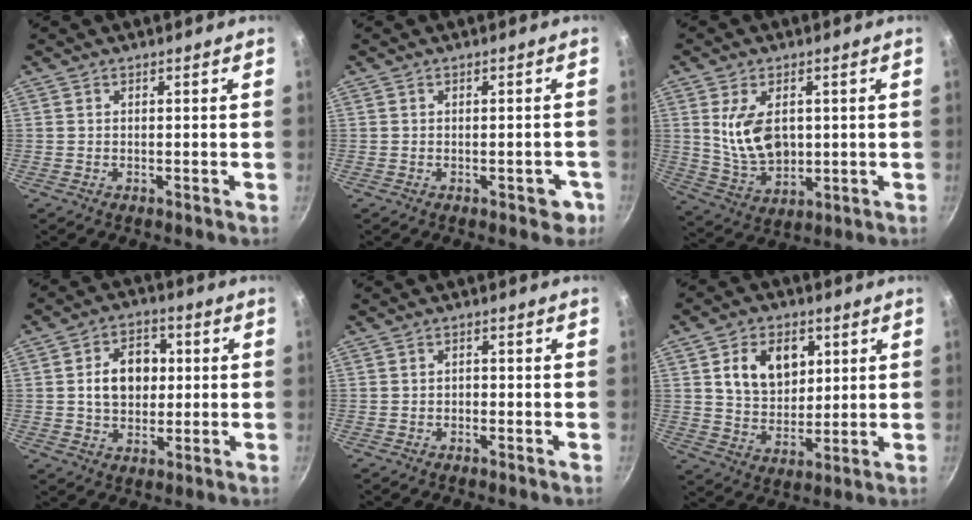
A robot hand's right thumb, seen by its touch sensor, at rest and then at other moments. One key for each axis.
{"total": 3.4, "fx": -1.4, "fy": 1.8, "fz": 2.5, "tx": -0.010, "ty": 0.013, "tz": -0.015}
{"total": 10.8, "fx": 1.6, "fy": 6.8, "fz": 8.2, "tx": -0.133, "ty": -0.022, "tz": 0.045}
{"total": 10.3, "fx": 1.0, "fy": 7.7, "fz": 6.8, "tx": -0.073, "ty": 0.015, "tz": 0.010}
{"total": 1.1, "fx": -0.6, "fy": 0.7, "fz": 0.4, "tx": -0.005, "ty": 0.007, "tz": -0.010}
{"total": 11.9, "fx": 3.7, "fy": 8.7, "fz": 7.3, "tx": -0.088, "ty": -0.013, "tz": 0.064}